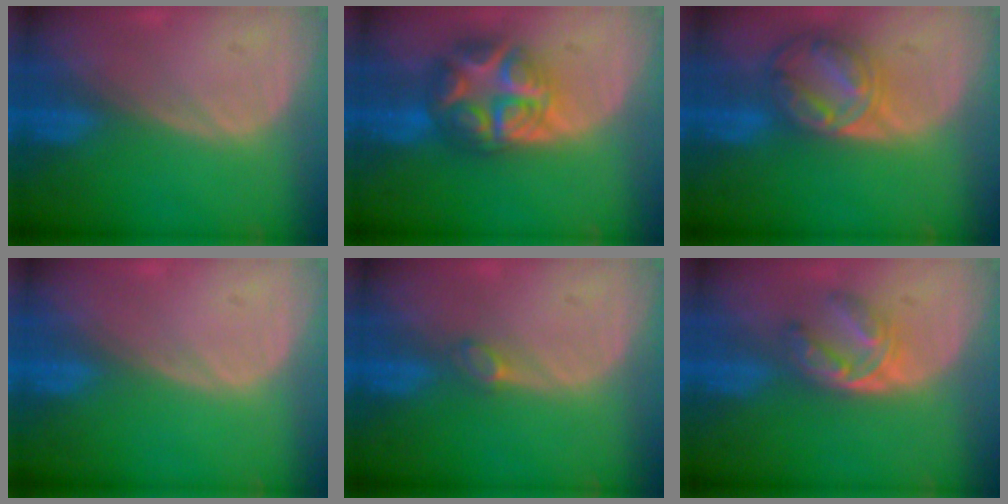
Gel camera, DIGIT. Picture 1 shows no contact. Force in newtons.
{"total": 8.9, "press": 8.9, "slide": 0.4}
{"total": 8.5, "press": 7.2, "slide": 4.5}
{"total": 0.0}
{"total": 1.4, "press": 1.4, "slide": 0.2}
{"total": 6.0, "press": 4.9, "slide": 3.5}